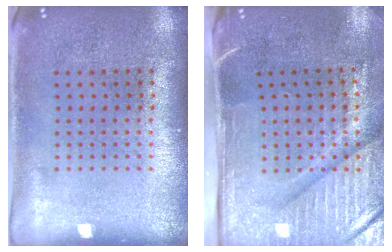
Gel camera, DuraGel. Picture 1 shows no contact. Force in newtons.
{"total": 4.7, "press": 3.9, "slide": 2.6}